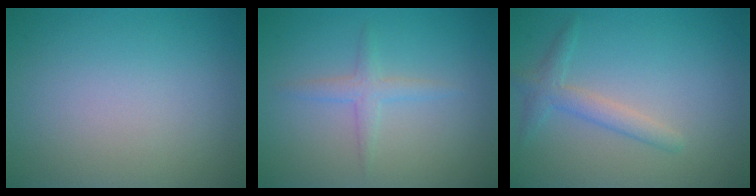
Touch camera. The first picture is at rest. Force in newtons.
{"total": 1.7, "press": 1.7, "slide": 0.1}
{"total": 2.1, "press": 2.1, "slide": 0.1}